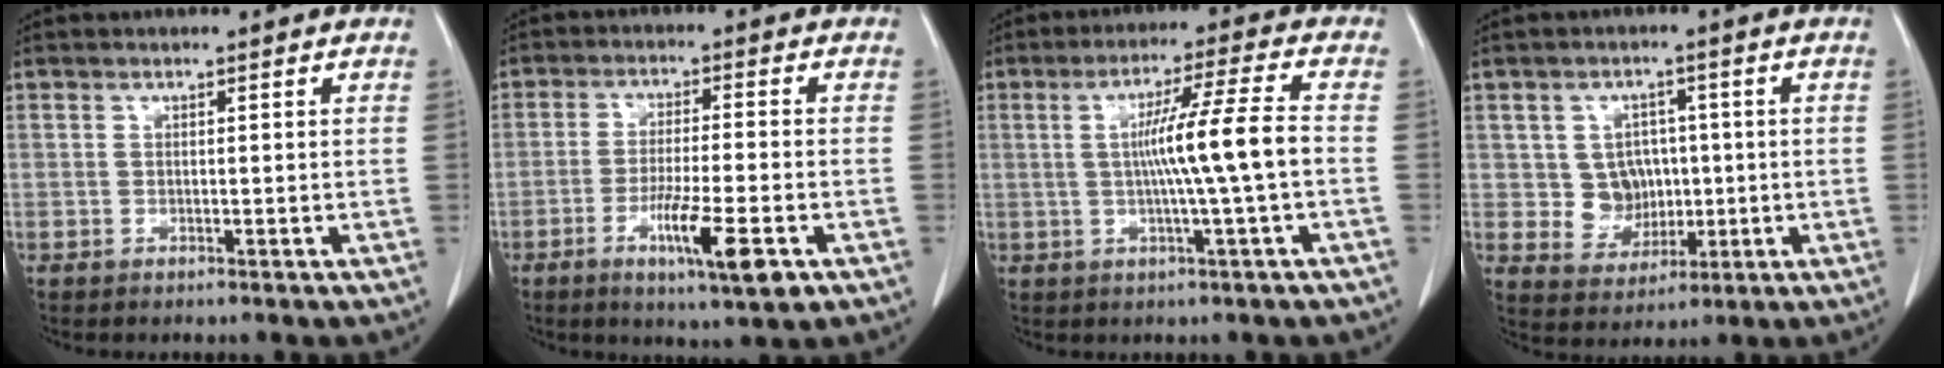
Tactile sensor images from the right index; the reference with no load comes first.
{"total": 9.5, "force": [-4.2, 0.7, 8.5], "torque": [-0.144, -0.020, -0.068]}
{"total": 9.2, "force": [-0.6, -1.4, 9.0], "torque": [-0.156, 0.006, -0.007]}
{"total": 6.0, "force": [0.4, 5.5, 2.4], "torque": [-0.037, 0.010, 0.017]}